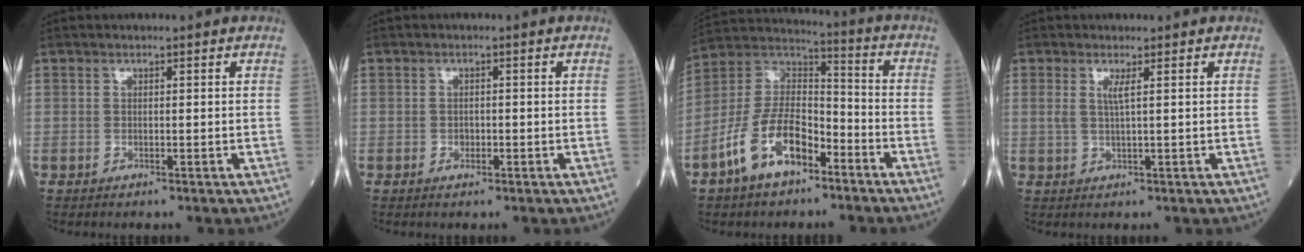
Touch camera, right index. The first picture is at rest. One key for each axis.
{"total": 1.1, "fx": -0.6, "fy": 0.7, "fz": 0.6, "tx": -0.006, "ty": 0.002, "tz": -0.007}
{"total": 12.6, "fx": -7.0, "fy": 5.8, "fz": 8.6, "tx": -0.187, "ty": 0.017, "tz": -0.134}
{"total": 1.8, "fx": 0.6, "fy": -0.2, "fz": 1.7, "tx": -0.038, "ty": 0.000, "tz": 0.013}